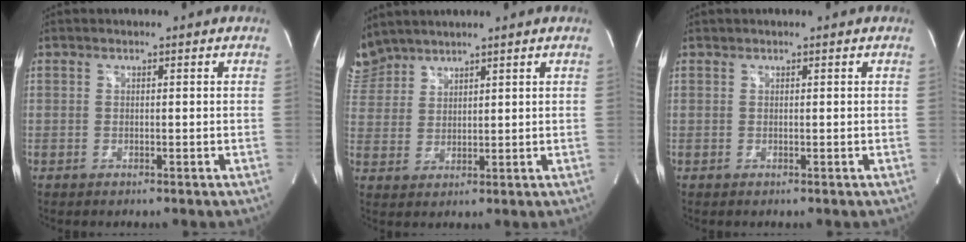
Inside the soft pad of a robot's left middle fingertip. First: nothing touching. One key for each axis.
{"total": 6.0, "fx": 5.7, "fy": 1.9, "fz": 0.2, "tx": -0.014, "ty": 0.016, "tz": 0.127}
{"total": 0.0}